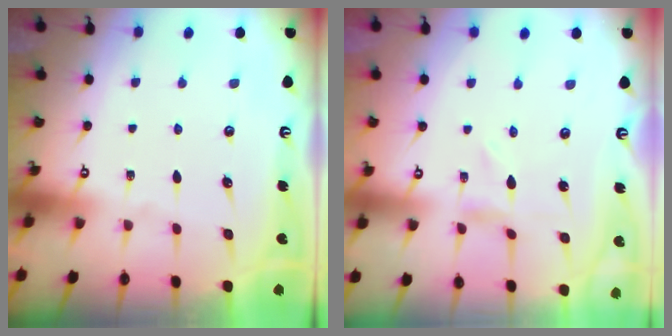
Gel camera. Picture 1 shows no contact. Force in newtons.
{"total": 1.2, "press": 1.2, "slide": 0.2}